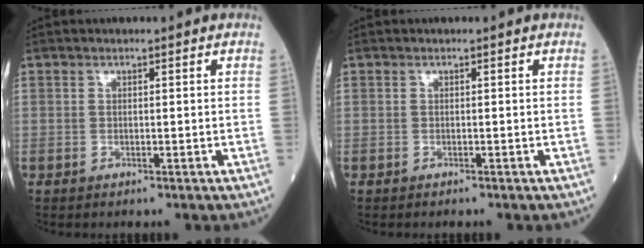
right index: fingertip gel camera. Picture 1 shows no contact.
{"total": 0.0}